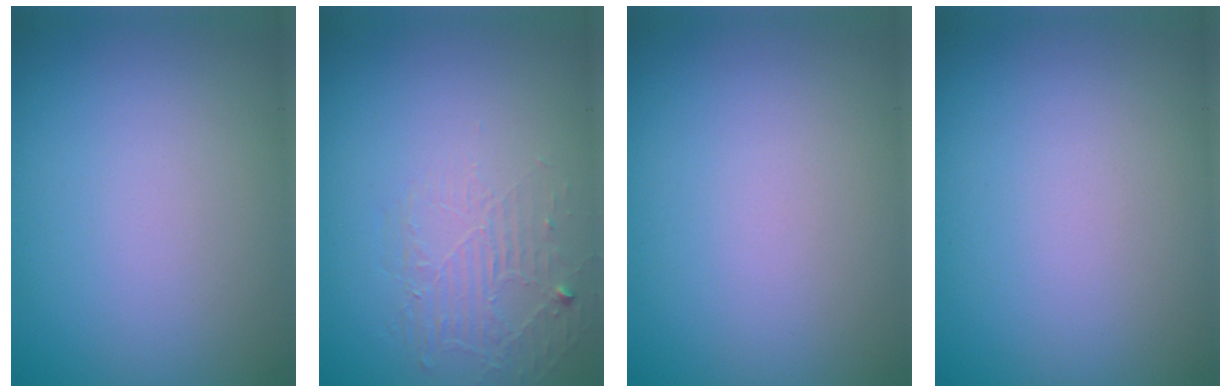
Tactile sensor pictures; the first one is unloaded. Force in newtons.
{"total": 1.9, "press": 0.6, "slide": 1.8}
{"total": 0.0}
{"total": 0.0}